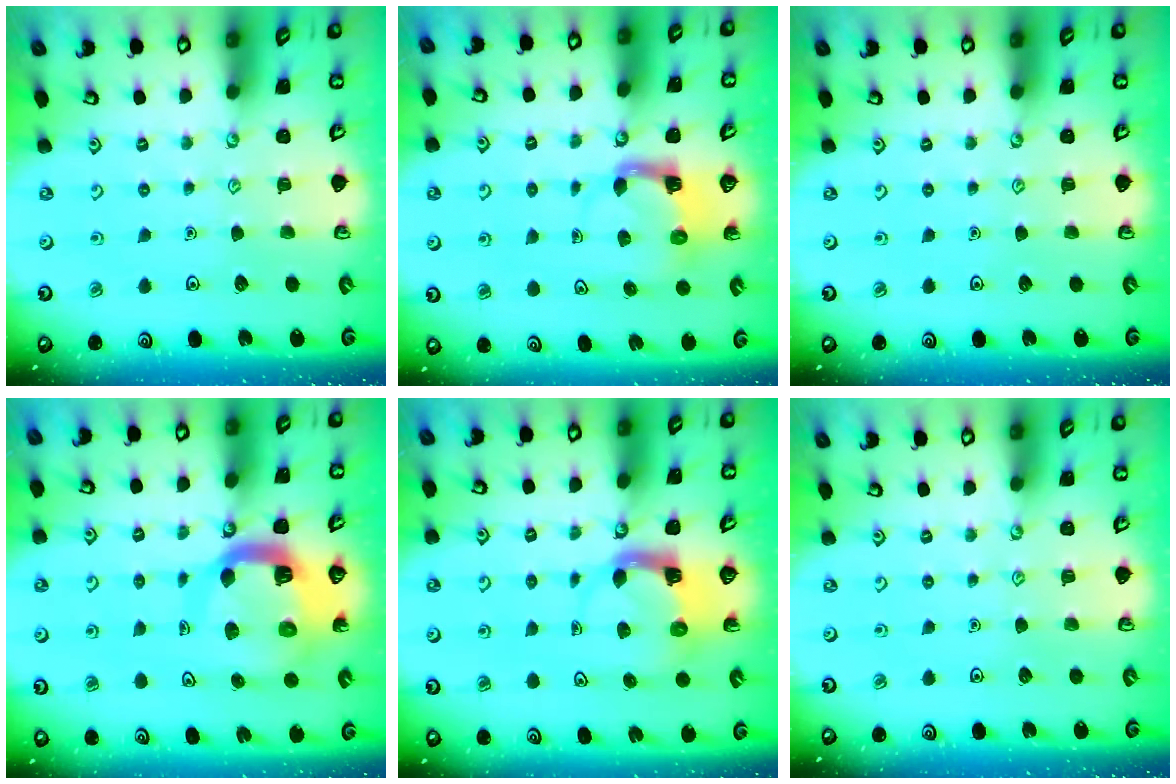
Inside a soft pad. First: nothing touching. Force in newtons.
{"total": 3.9, "press": 3.9, "slide": 0.7}
{"total": 0.0}
{"total": 11.8, "press": 11.7, "slide": 1.4}
{"total": 3.9, "press": 3.9, "slide": 0.6}
{"total": 0.0}